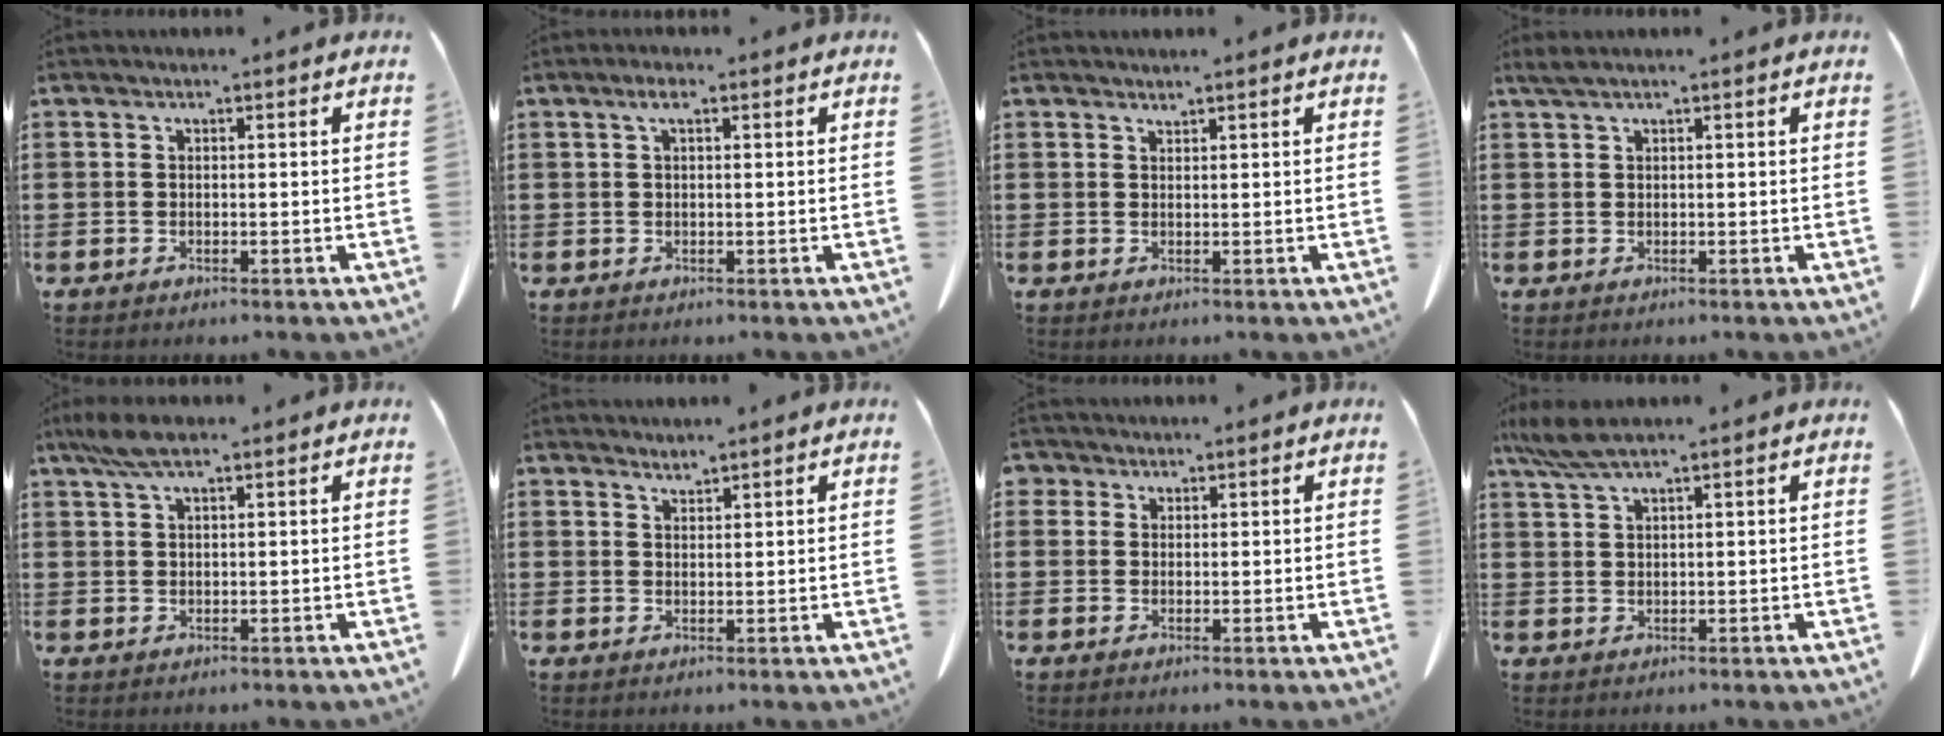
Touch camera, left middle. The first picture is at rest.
{"total": 2.0, "force": [0.7, 0.6, 1.8], "torque": [-0.037, 0.006, 0.011]}
{"total": 0.7, "force": [0.7, 0.0, 0.1], "torque": [-0.004, -0.001, 0.014]}
{"total": 0.9, "force": [0.6, 0.0, 0.8], "torque": [-0.016, 0.000, 0.011]}
{"total": 4.3, "force": [2.6, 1.1, 3.3], "torque": [-0.069, 0.005, 0.047]}
{"total": 1.5, "force": [1.5, 0.0, 0.0], "torque": [-0.003, 0.001, 0.029]}
{"total": 1.8, "force": [1.3, 1.2, 0.2], "torque": [-0.010, 0.007, 0.024]}
{"total": 4.2, "force": [3.2, 0.3, 2.7], "torque": [-0.061, 0.000, 0.060]}